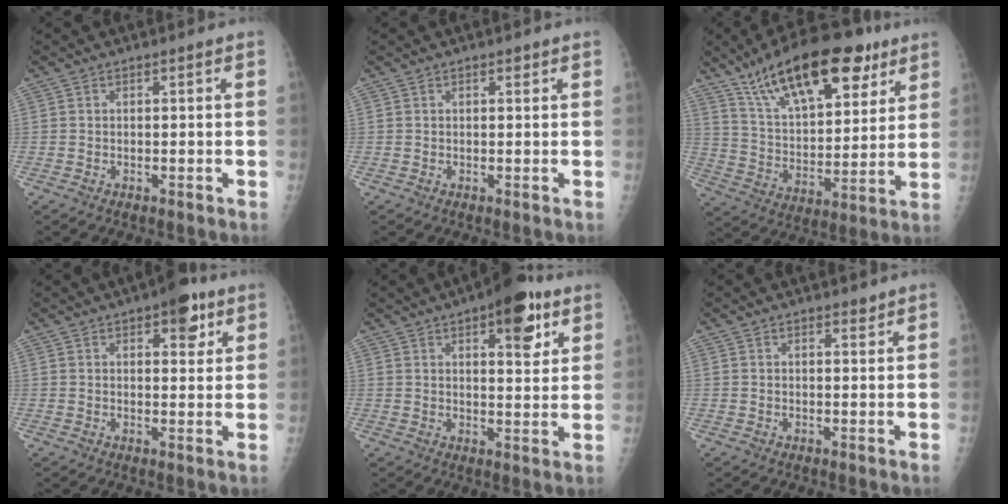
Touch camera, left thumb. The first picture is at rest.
{"total": 0.7, "force": [0.5, 0.3, 0.4], "torque": [-0.004, -0.002, 0.007]}
{"total": 23.4, "force": [14.2, 9.8, 15.8], "torque": [-0.222, -0.037, 0.240]}
{"total": 6.7, "force": [3.6, 3.0, 4.8], "torque": [-0.036, -0.012, 0.041]}
{"total": 11.4, "force": [5.9, 4.5, 8.6], "torque": [-0.085, -0.022, 0.076]}
{"total": 1.4, "force": [1.2, 0.5, 0.5], "torque": [-0.002, -0.009, 0.017]}